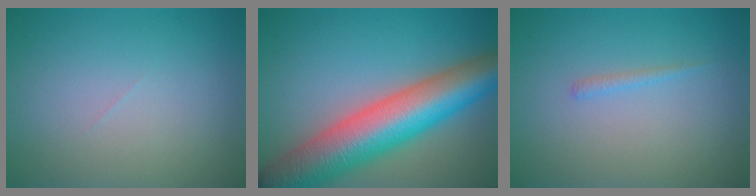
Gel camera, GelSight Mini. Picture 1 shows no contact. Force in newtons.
{"total": 11.7, "press": 11.7, "slide": 0.4}
{"total": 0.7, "press": 0.7, "slide": 0.1}